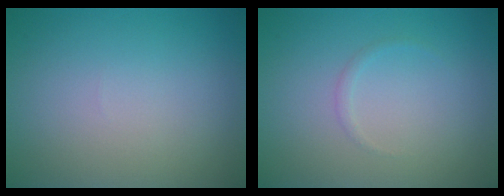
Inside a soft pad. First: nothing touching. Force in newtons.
{"total": 0.6, "press": 0.6, "slide": 0.0}